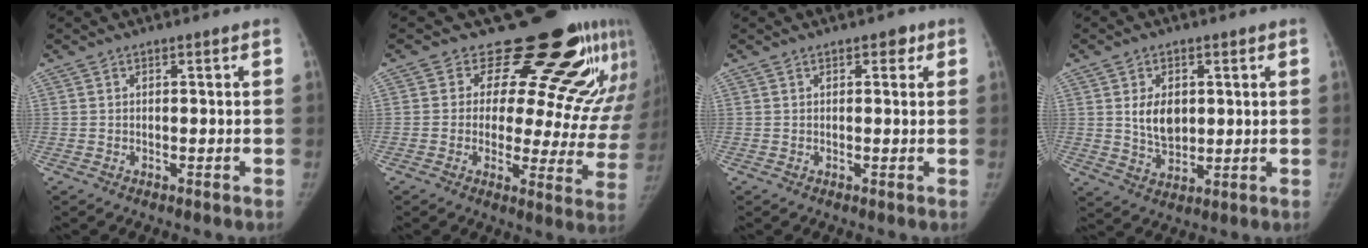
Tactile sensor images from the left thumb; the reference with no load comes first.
{"total": 21.7, "force": [16.1, 9.3, 11.3], "torque": [-0.099, -0.093, 0.186]}
{"total": 1.8, "force": [1.0, 1.1, 1.1], "torque": [0.002, 0.000, 0.008]}
{"total": 7.1, "force": [1.5, 4.9, 5.0], "torque": [-0.061, -0.014, 0.034]}